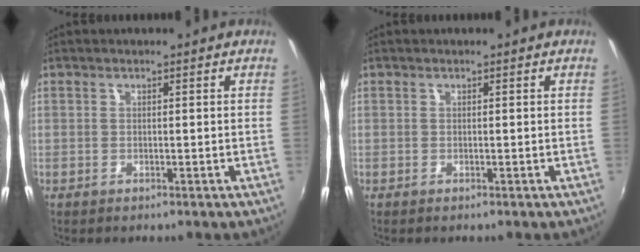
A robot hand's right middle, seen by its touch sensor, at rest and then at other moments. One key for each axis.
{"total": 0.0}